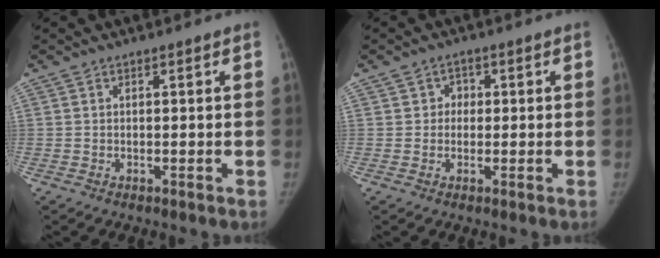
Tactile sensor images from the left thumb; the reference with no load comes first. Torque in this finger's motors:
{"motor_torque": [-0.29, -0.06, -0.40, 0.53, -0.03]}